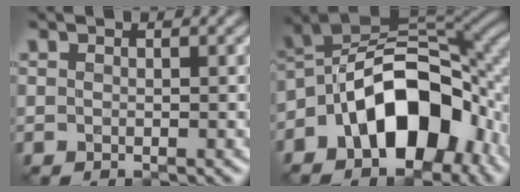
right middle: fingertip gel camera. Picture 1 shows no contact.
{"total": 11.7, "force": [-4.6, 6.7, 8.5], "torque": [-0.125, 0.014, -0.097]}